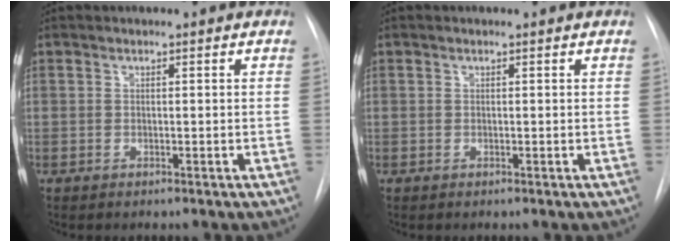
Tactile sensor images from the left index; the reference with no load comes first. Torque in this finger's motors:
{"motor_torque": [-0.07, 0.07, 0.02, 0.00]}